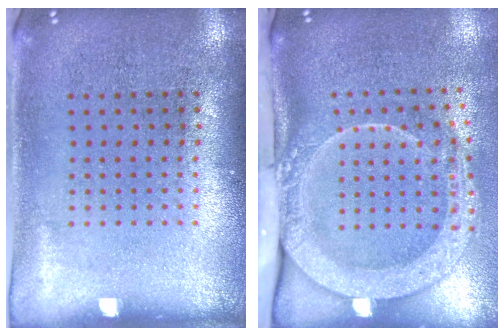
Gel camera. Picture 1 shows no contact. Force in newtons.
{"total": 2.9, "press": 2.1, "slide": 2.0}